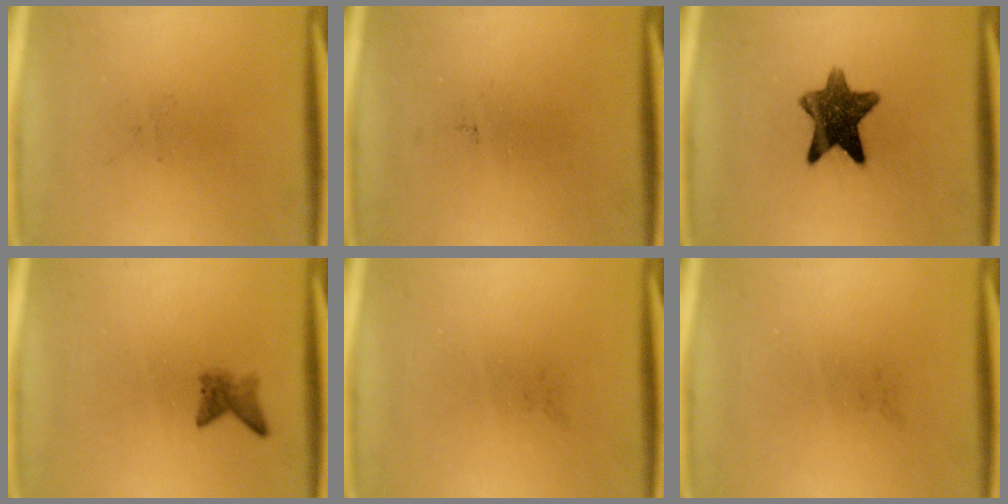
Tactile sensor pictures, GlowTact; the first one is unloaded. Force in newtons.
{"total": 0.0}
{"total": 10.2}
{"total": 1.9}
{"total": 0.0}
{"total": 0.0}